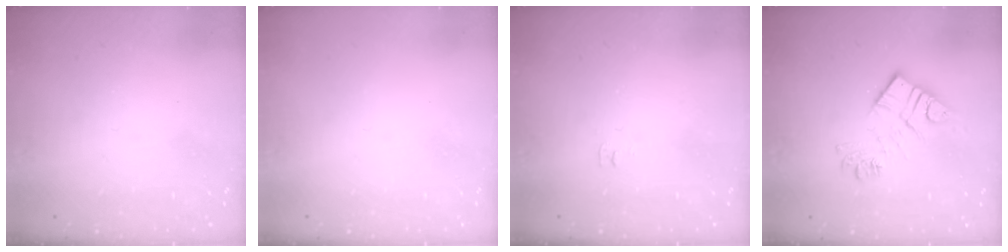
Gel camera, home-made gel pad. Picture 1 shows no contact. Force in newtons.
{"total": 0.0}
{"total": 4.6, "press": 4.5, "slide": 0.6}
{"total": 11.3, "press": 11.3, "slide": 0.3}